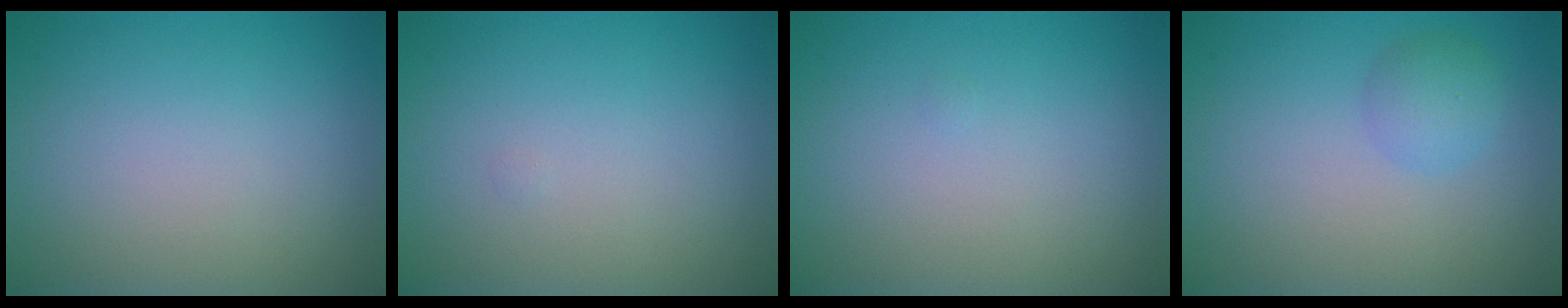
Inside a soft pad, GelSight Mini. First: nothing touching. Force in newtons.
{"total": 0.0}
{"total": 0.0}
{"total": 1.9, "press": 1.9, "slide": 0.1}